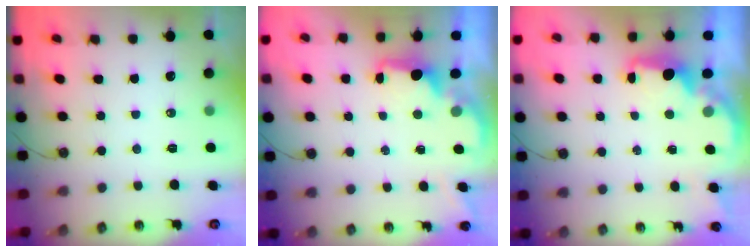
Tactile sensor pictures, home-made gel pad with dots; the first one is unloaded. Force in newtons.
{"total": 1.8, "press": 1.6, "slide": 0.8}
{"total": 2.3, "press": 2.2, "slide": 0.8}